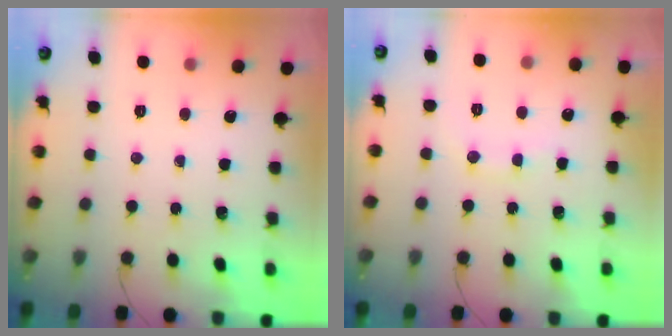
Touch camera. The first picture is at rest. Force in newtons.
{"total": 7.8, "press": 7.7, "slide": 1.3}